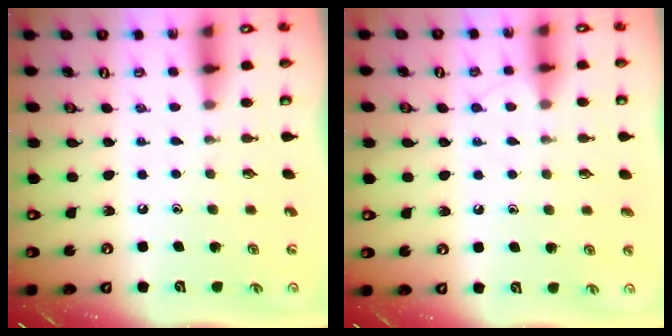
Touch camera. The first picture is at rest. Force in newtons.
{"total": 5.0, "press": 4.9, "slide": 0.6}